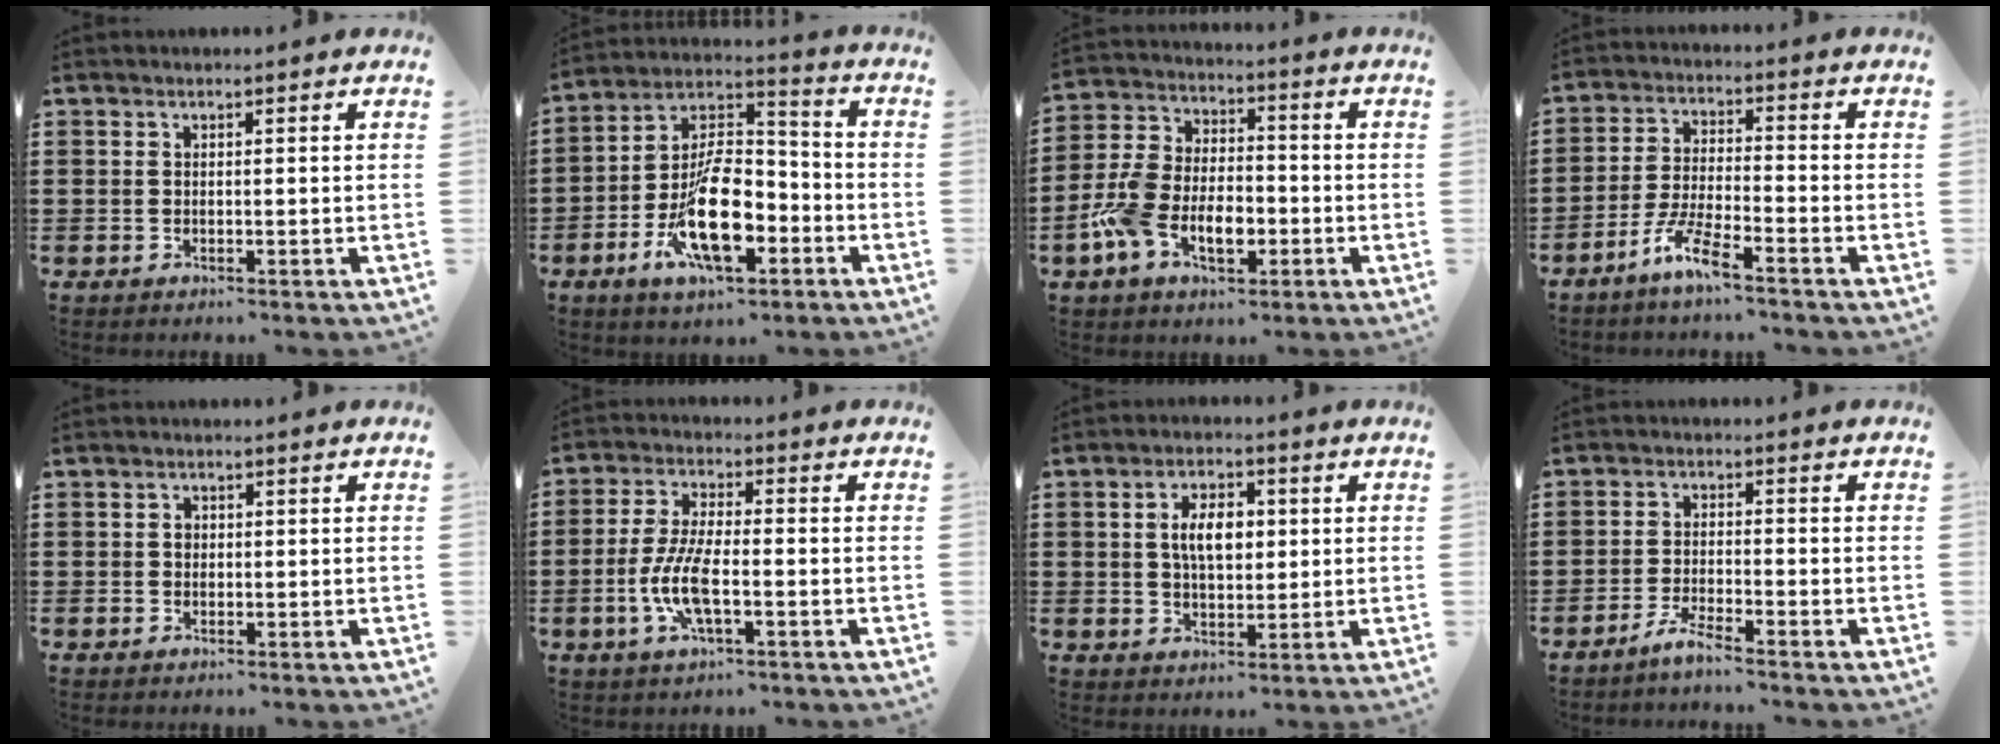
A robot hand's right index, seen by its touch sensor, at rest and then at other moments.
{"total": 14.7, "force": [-5.4, 7.1, 11.7], "torque": [-0.235, 0.007, -0.101]}
{"total": 9.2, "force": [-3.4, 5.7, 6.4], "torque": [-0.146, 0.010, -0.063]}
{"total": 6.3, "force": [-4.7, 0.3, 4.1], "torque": [-0.101, -0.012, -0.095]}
{"total": 0.9, "force": [0.1, 0.8, 0.4], "torque": [-0.010, 0.004, 0.003]}
{"total": 7.7, "force": [-2.3, 2.4, 6.9], "torque": [-0.157, -0.012, -0.048]}
{"total": 5.8, "force": [1.0, 3.2, 4.8], "torque": [-0.085, 0.006, 0.010]}
{"total": 2.9, "force": [-2.6, -0.2, 1.4], "torque": [-0.038, -0.001, -0.052]}